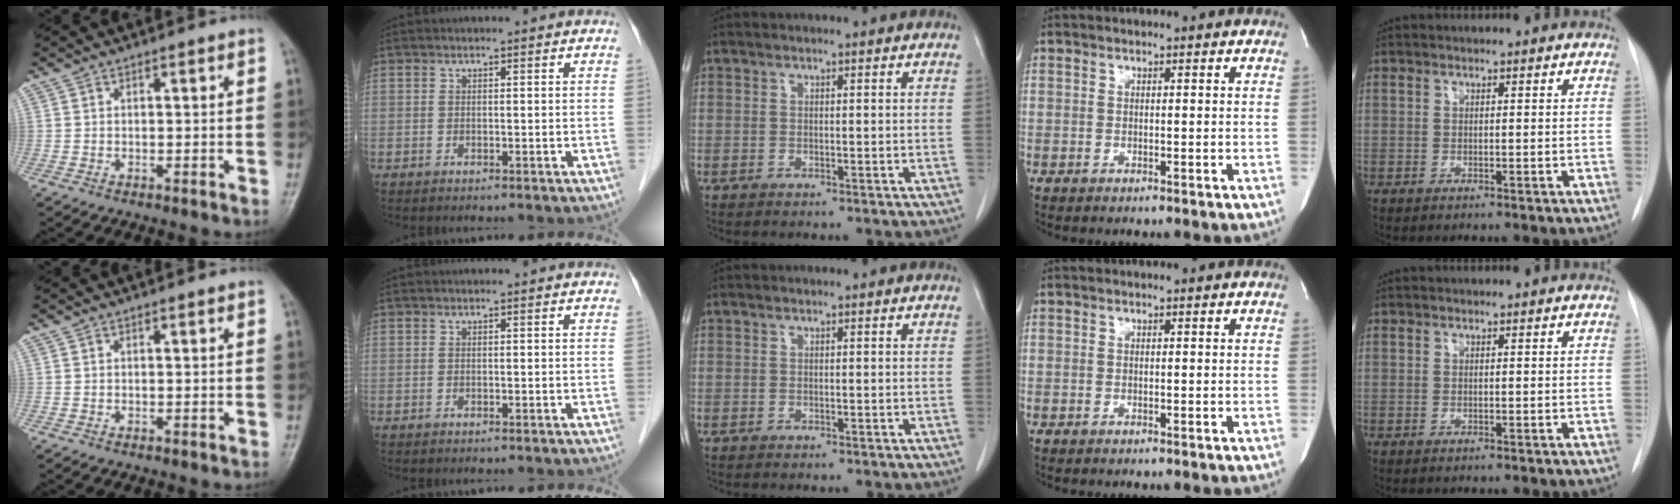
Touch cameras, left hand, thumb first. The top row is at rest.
{}